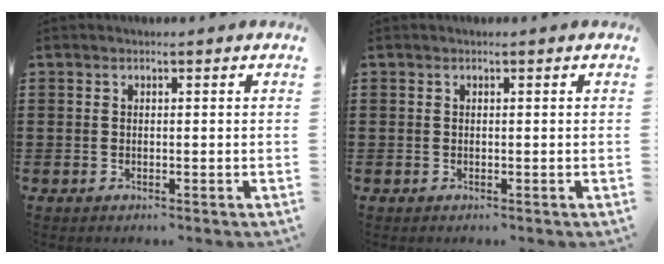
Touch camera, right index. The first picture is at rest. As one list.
[{"total": 0.0}]